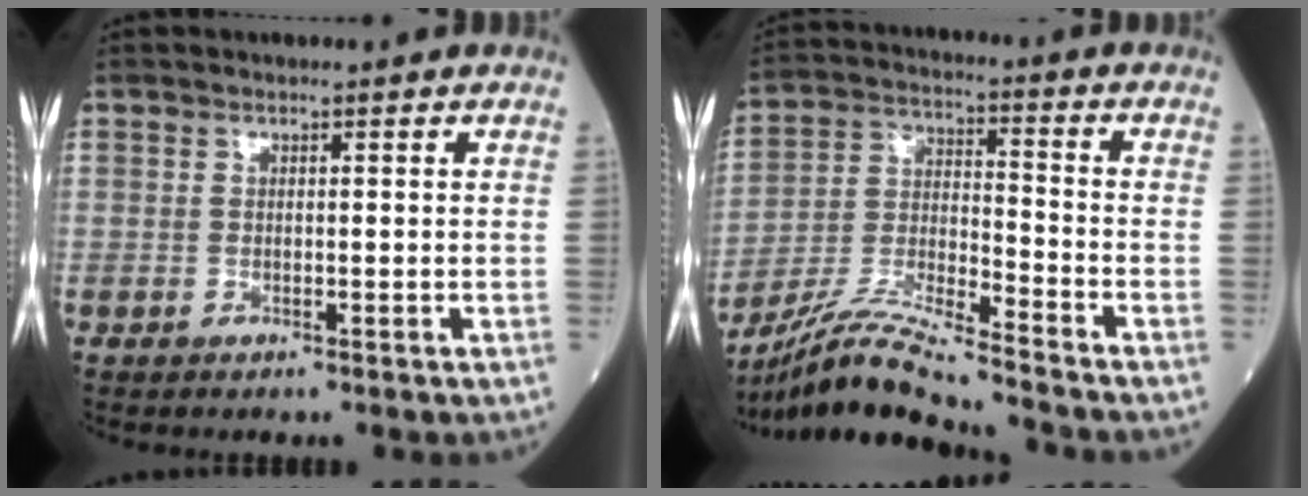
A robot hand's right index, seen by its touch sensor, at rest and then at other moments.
{"total": 12.9, "force": [-11.7, -0.9, 5.4], "torque": [-0.108, -0.010, -0.219]}